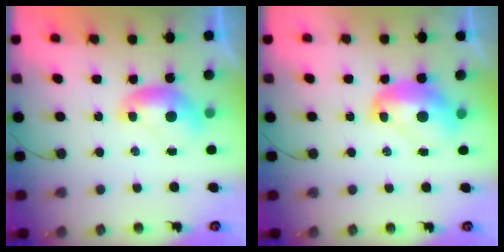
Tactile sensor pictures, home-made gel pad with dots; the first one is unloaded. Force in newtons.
{"total": 3.4, "press": 3.4, "slide": 0.5}